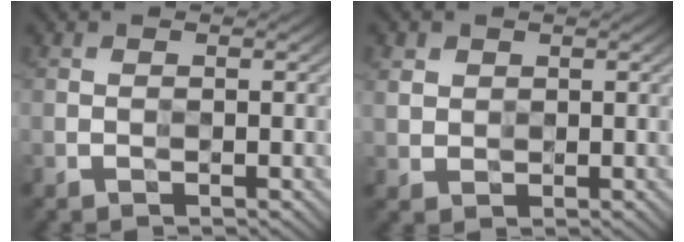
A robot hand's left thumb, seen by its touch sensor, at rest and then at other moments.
{"total": 2.6, "force": [1.1, 2.1, 0.9], "torque": [-0.031, -0.006, 0.027]}